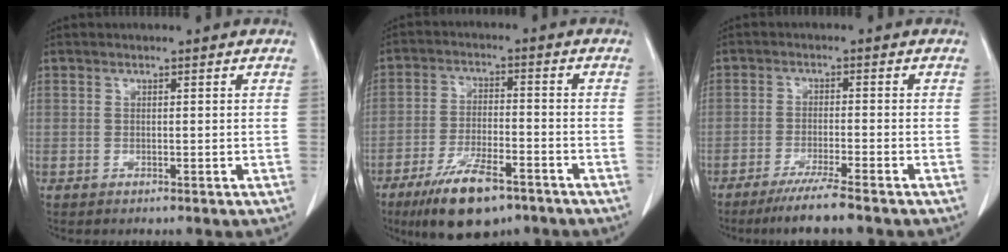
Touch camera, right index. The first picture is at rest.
{"total": 11.3, "force": [-7.5, 3.4, 7.7], "torque": [-0.141, -0.015, -0.127]}
{"total": 6.0, "force": [-4.9, -0.8, 3.5], "torque": [-0.057, -0.017, -0.085]}